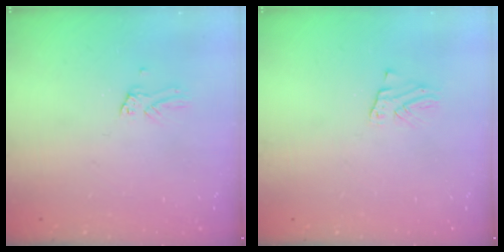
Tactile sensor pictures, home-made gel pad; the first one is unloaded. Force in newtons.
{"total": 1.6, "press": 1.6, "slide": 0.1}